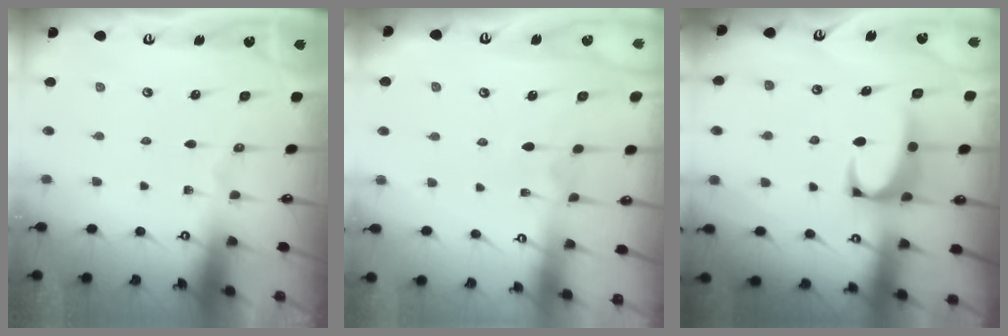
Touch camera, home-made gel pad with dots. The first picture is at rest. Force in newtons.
{"total": 3.0, "press": 3.0, "slide": 0.4}
{"total": 2.4, "press": 2.2, "slide": 0.9}